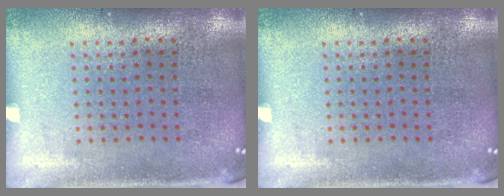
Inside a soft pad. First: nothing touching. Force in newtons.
{"total": 0.0}